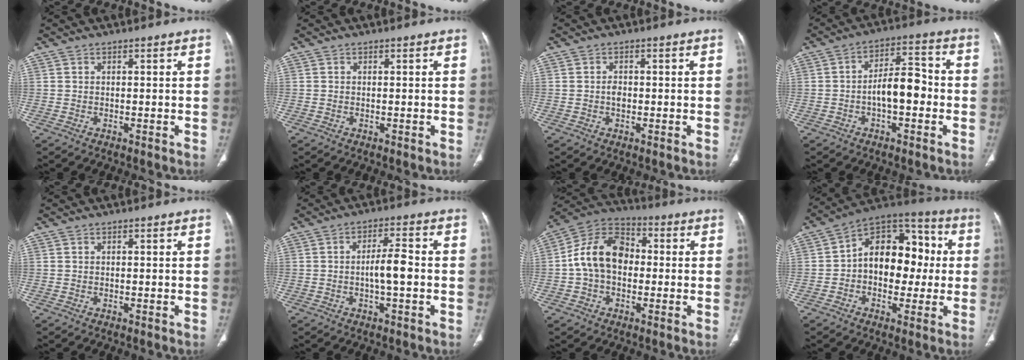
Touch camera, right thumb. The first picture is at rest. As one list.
[{"total": 0.0}, {"total": 1.7, "force": [-0.2, 1.2, 1.2], "torque": [-0.019, 0.003, -0.005]}, {"total": 8.8, "force": [-1.8, 4.3, 7.5], "torque": [-0.111, 0.037, -0.035]}, {"total": 0.0}, {"total": 5.7, "force": [-0.8, 1.5, 5.4], "torque": [-0.098, 0.013, -0.018]}, {"total": 13.3, "force": [-0.2, 9.6, 9.2], "torque": [-0.151, 0.035, -0.016]}, {"total": 16.7, "force": [0.4, 11.4, 12.2], "torque": [-0.131, 0.045, -0.005]}]